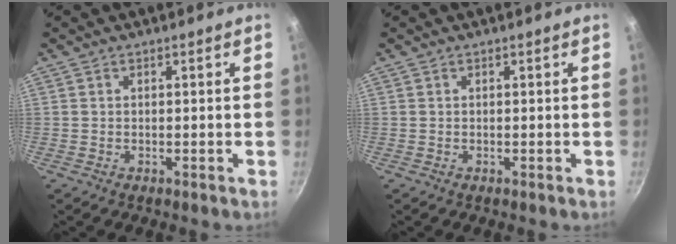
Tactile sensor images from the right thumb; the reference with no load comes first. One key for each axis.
{"total": 0.0}